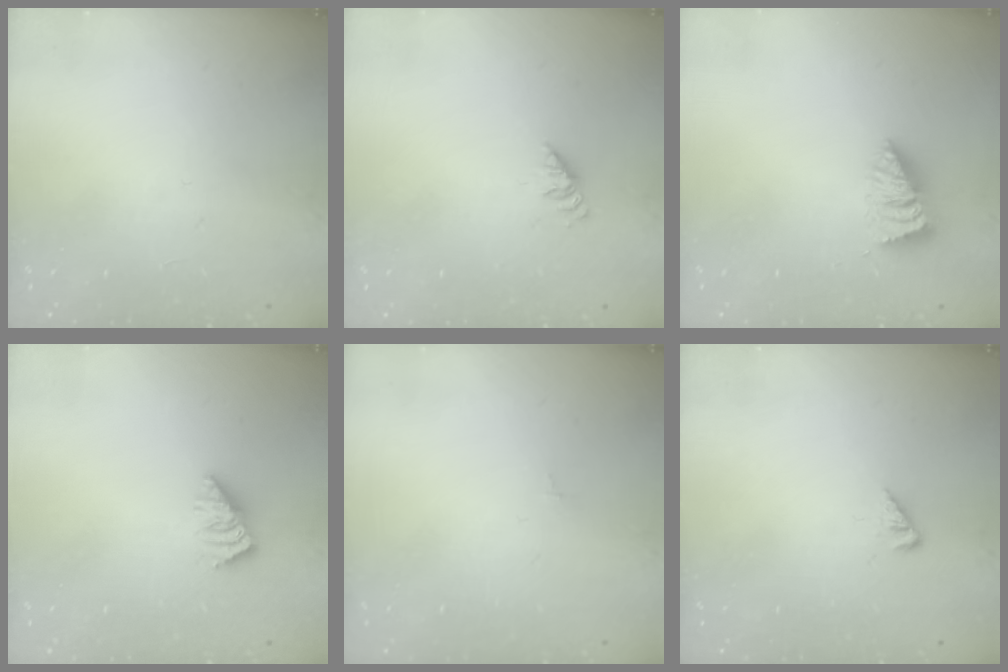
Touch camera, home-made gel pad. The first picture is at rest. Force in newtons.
{"total": 1.9, "press": 1.9, "slide": 0.3}
{"total": 2.6, "press": 2.6, "slide": 0.3}
{"total": 2.6, "press": 2.5, "slide": 0.4}
{"total": 0.0}
{"total": 1.5, "press": 1.5, "slide": 0.3}